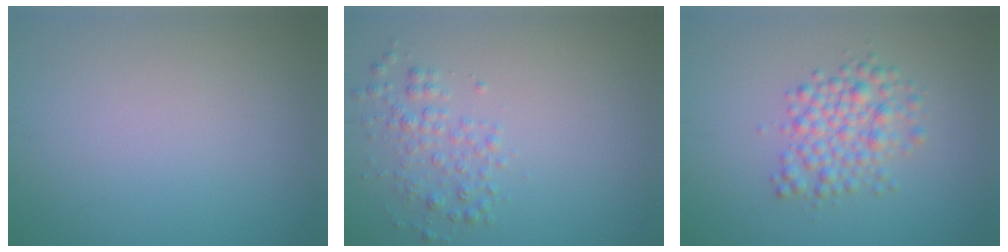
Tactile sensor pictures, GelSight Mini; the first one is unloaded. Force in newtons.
{"total": 2.2, "press": 2.2, "slide": 0.1}
{"total": 3.6, "press": 3.6, "slide": 0.1}